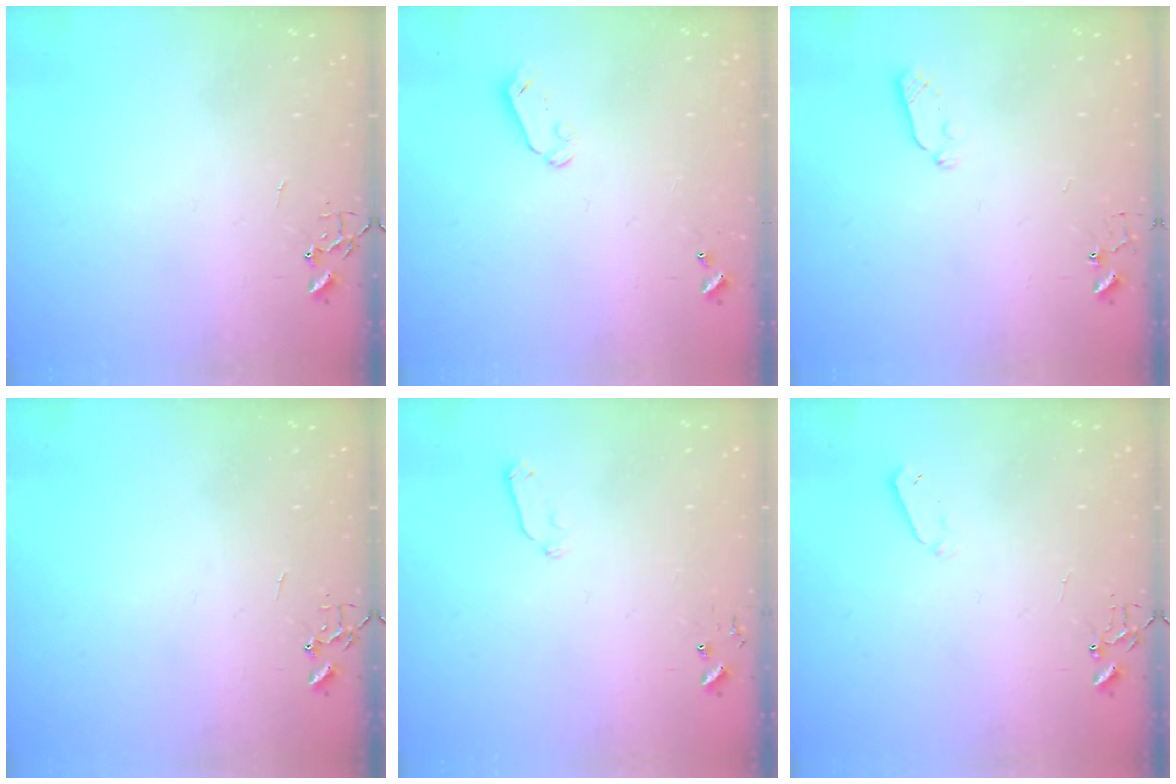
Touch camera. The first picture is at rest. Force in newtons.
{"total": 3.9, "press": 3.9, "slide": 0.4}
{"total": 4.8, "press": 4.7, "slide": 0.6}
{"total": 0.0}
{"total": 5.1, "press": 5.0, "slide": 0.8}
{"total": 3.7, "press": 3.6, "slide": 0.7}